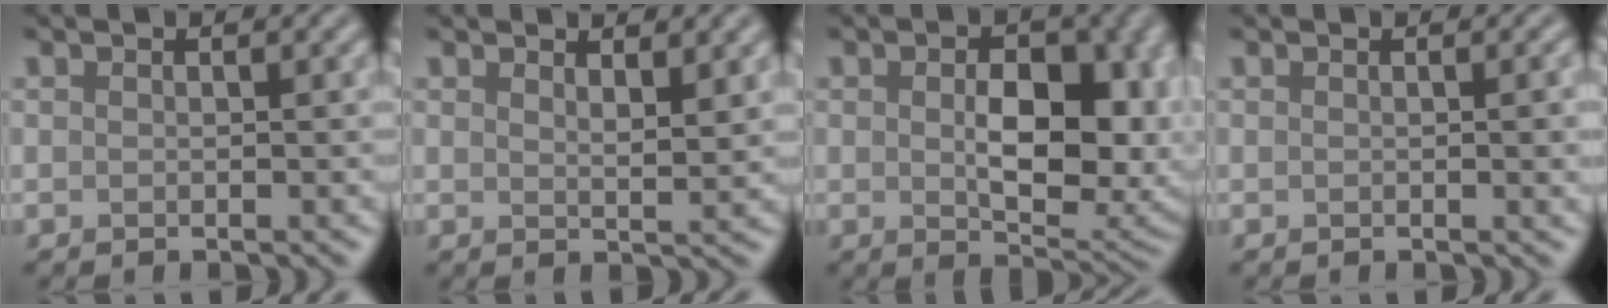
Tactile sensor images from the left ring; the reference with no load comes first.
{"total": 2.0, "force": [1.6, 0.4, 1.2], "torque": [-0.013, -0.003, 0.026]}
{"total": 9.3, "force": [0.3, 5.2, 7.7], "torque": [-0.110, -0.011, 0.013]}
{"total": 1.8, "force": [0.1, 0.4, 1.7], "torque": [-0.018, 0.001, -0.001]}